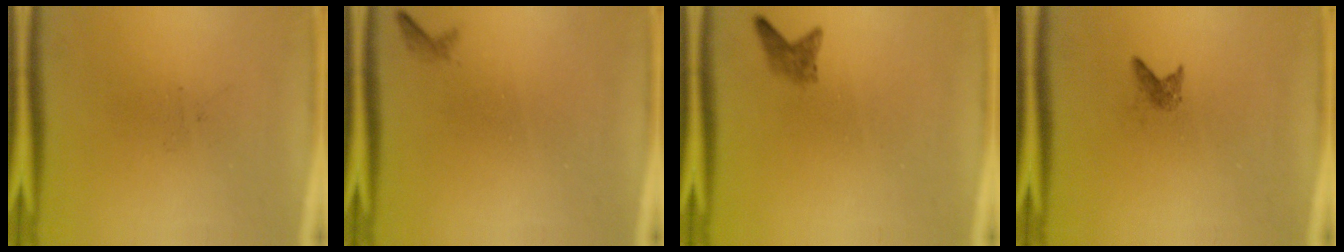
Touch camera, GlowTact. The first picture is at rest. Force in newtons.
{"total": 0.6}
{"total": 1.6}
{"total": 0.9}